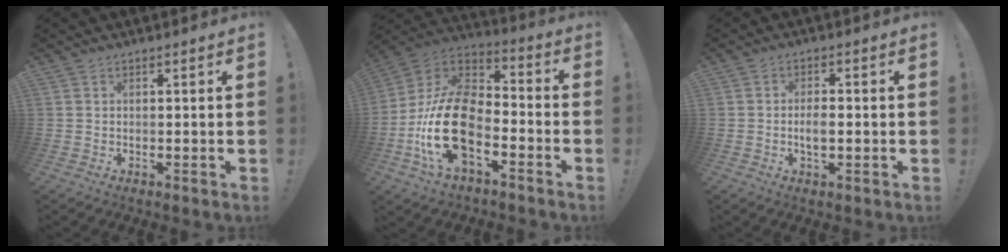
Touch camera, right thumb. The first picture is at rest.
{"total": 21.6, "force": [-7.6, 12.4, 16.0], "torque": [-0.332, 0.039, -0.123]}
{"total": 3.8, "force": [-0.9, 1.4, 3.4], "torque": [-0.053, -0.003, -0.020]}